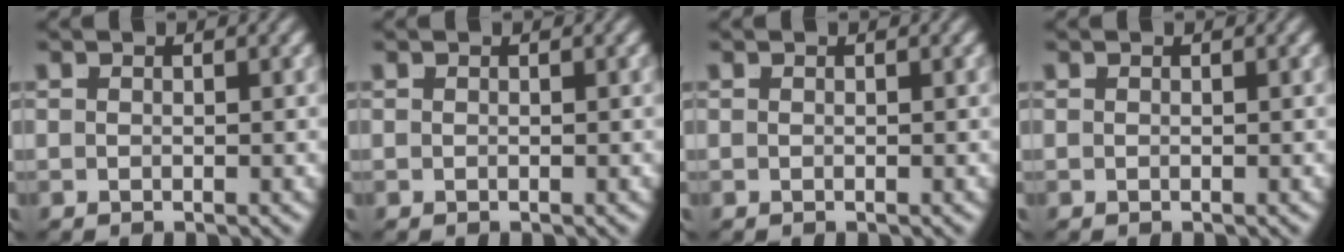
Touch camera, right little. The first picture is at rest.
{"total": 0.0}
{"total": 0.0}
{"total": 0.0}